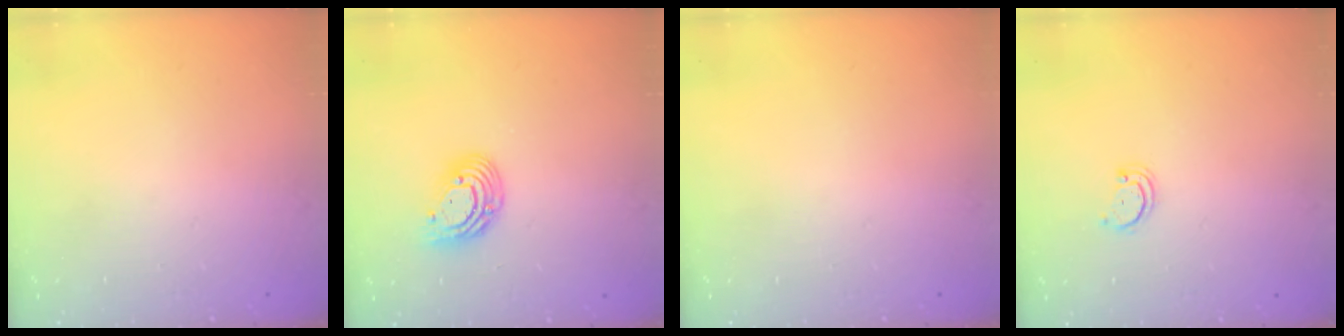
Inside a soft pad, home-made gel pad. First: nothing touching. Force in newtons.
{"total": 9.9, "press": 9.9, "slide": 1.1}
{"total": 0.0}
{"total": 2.2, "press": 2.2, "slide": 0.2}